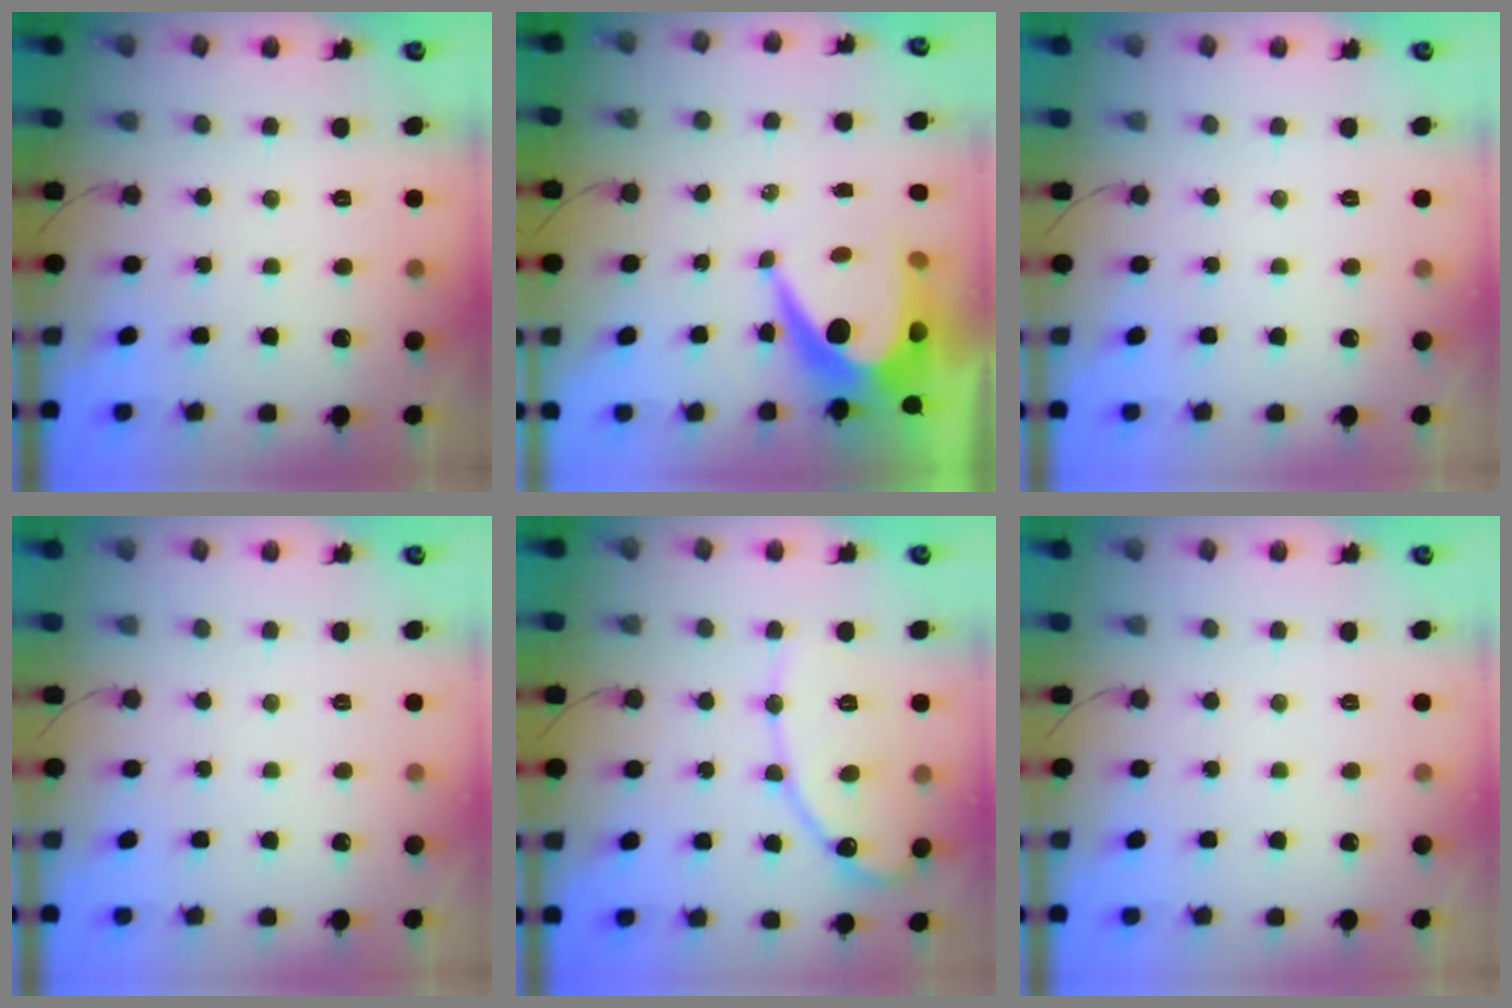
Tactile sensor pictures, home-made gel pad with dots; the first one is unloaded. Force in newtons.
{"total": 10.5, "press": 10.5, "slide": 0.7}
{"total": 0.0}
{"total": 0.0}
{"total": 12.7, "press": 12.6, "slide": 1.1}
{"total": 0.0}